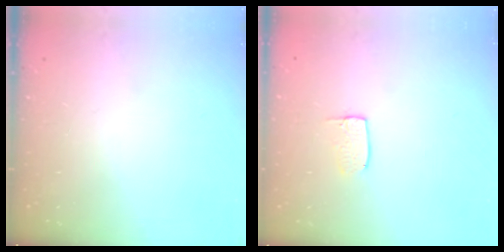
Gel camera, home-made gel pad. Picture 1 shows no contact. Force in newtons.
{"total": 3.8, "press": 3.8, "slide": 0.2}